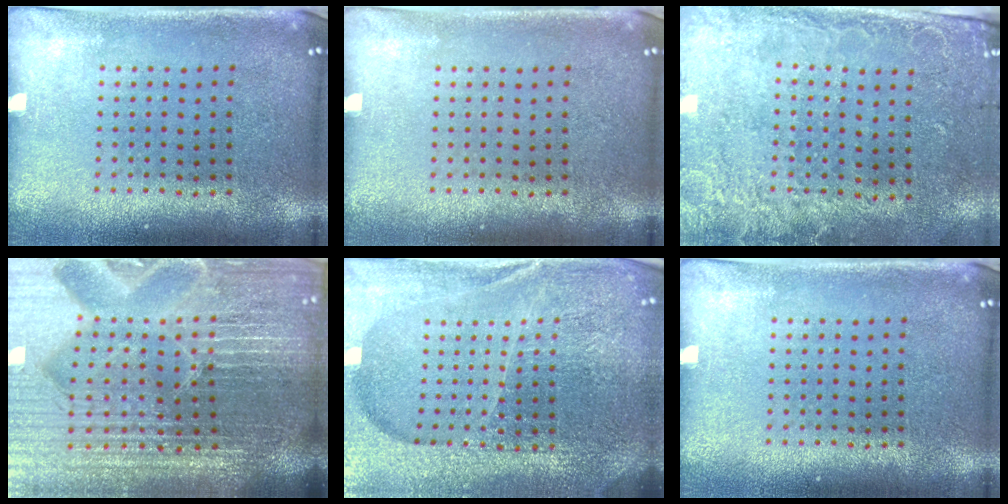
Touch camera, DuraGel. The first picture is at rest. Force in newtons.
{"total": 0.0}
{"total": 2.5, "press": 1.9, "slide": 1.6}
{"total": 7.3, "press": 6.4, "slide": 3.6}
{"total": 5.6, "press": 5.0, "slide": 2.5}
{"total": 0.0}